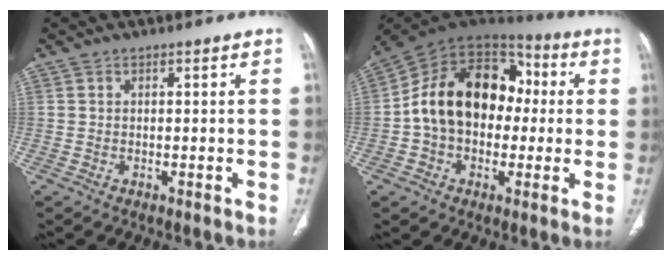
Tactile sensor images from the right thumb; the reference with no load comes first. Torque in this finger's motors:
{"motor_torque": [2.48, 2.53, 0.90, -0.64, 0.29]}